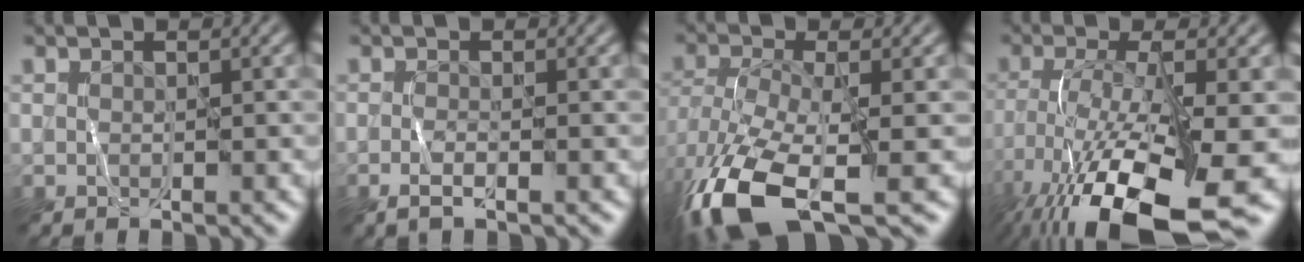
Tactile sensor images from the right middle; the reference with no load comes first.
{"total": 1.1, "force": [-0.7, -0.1, 0.8], "torque": [-0.016, 0.002, -0.015]}
{"total": 10.7, "force": [-5.9, 4.0, 8.0], "torque": [-0.182, -0.020, -0.112]}
{"total": 14.8, "force": [-8.3, 4.1, 11.5], "torque": [-0.231, -0.028, -0.133]}